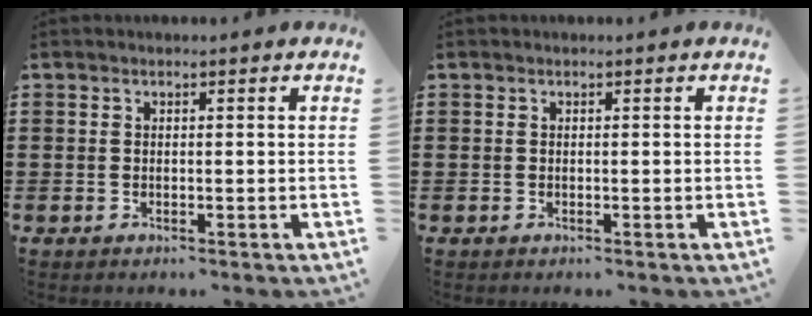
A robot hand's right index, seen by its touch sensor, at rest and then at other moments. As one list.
[{"total": 0.0}]